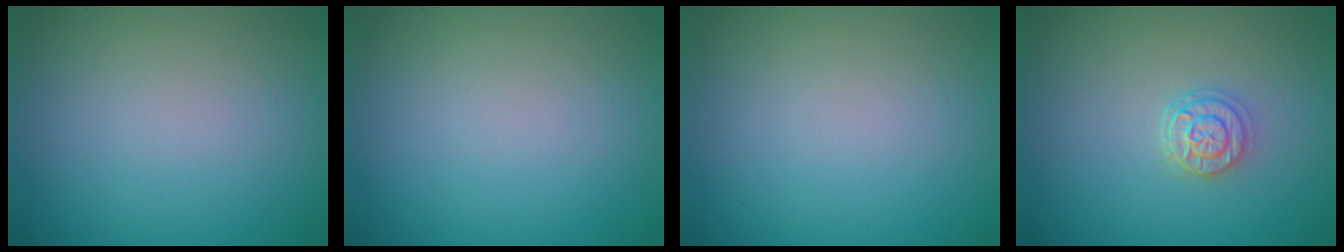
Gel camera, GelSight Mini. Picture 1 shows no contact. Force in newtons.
{"total": 0.0}
{"total": 0.0}
{"total": 2.3, "press": 2.0, "slide": 1.1}